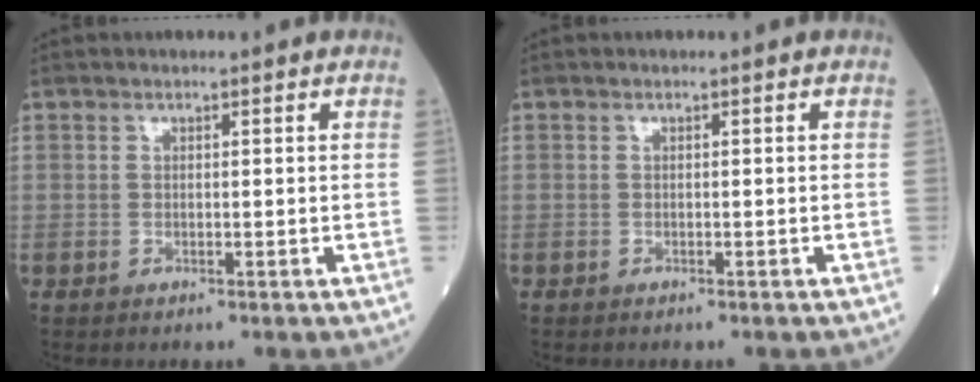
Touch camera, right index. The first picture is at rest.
{"total": 0.0}